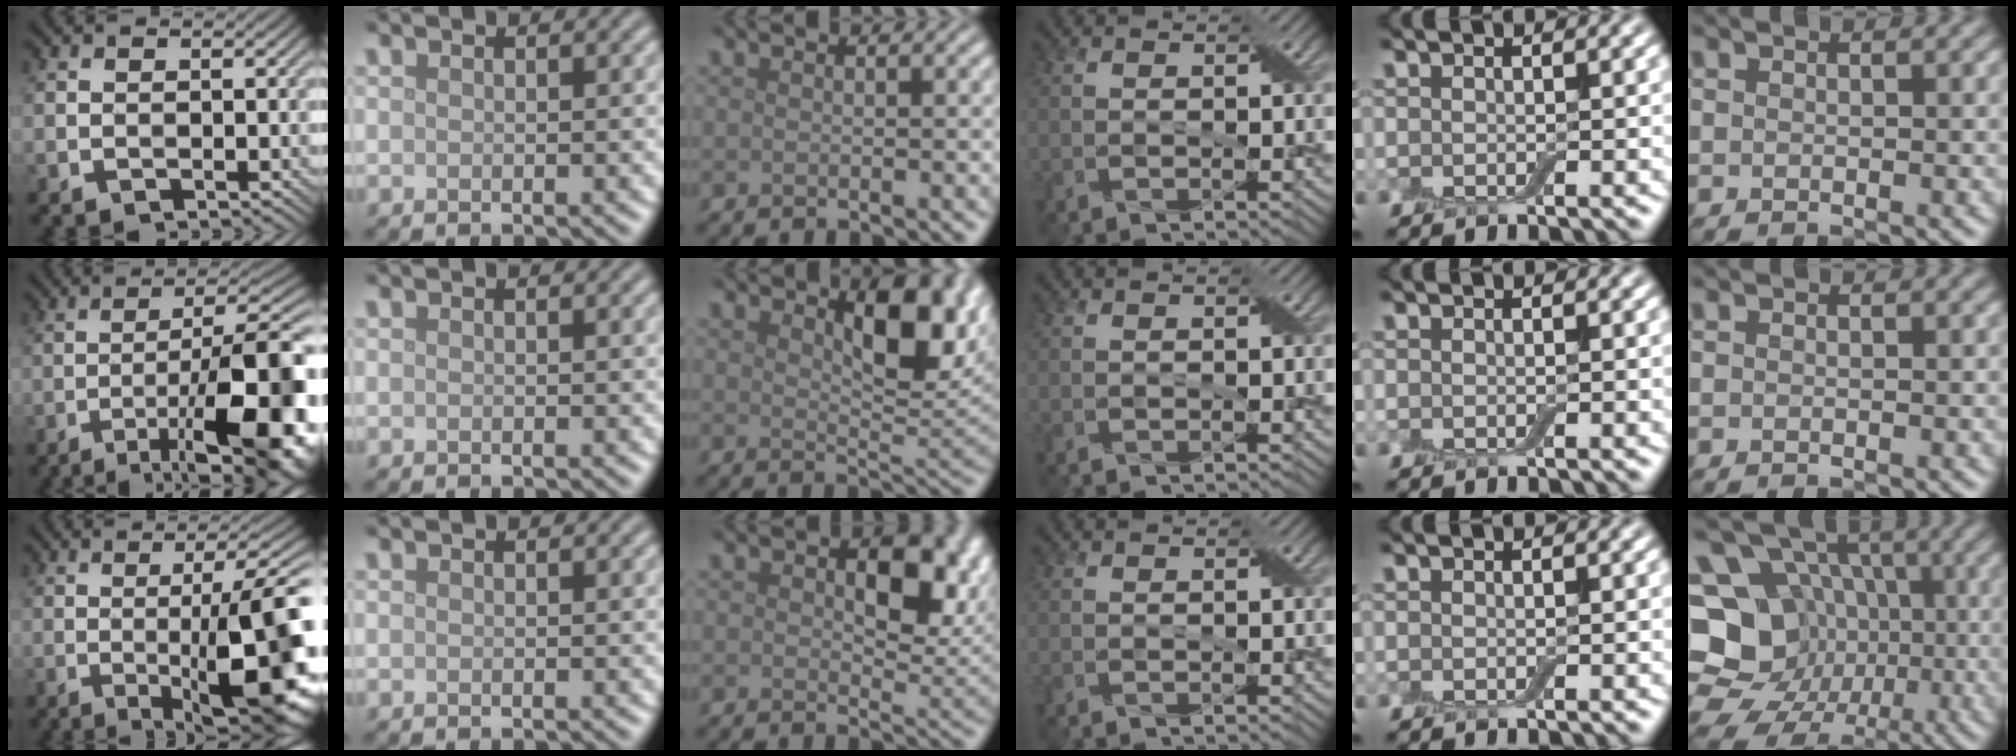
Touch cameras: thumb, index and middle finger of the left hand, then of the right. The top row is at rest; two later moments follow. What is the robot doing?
{"motion": "close", "object": "airpods case & airpods"}